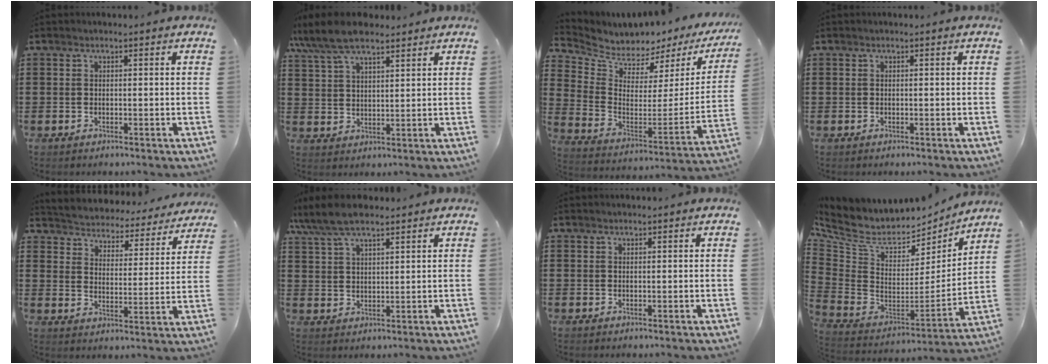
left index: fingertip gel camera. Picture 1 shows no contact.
{"total": 8.0, "force": [6.5, 2.6, 3.9], "torque": [-0.096, -0.006, 0.122]}
{"total": 4.3, "force": [4.0, 1.3, -0.3], "torque": [-0.030, -0.050, 0.067]}
{"total": 0.0}
{"total": 3.6, "force": [3.5, 0.0, -0.5], "torque": [-0.017, -0.038, 0.052]}
{"total": 7.0, "force": [5.7, 2.2, 3.5], "torque": [-0.084, -0.005, 0.107]}
{"total": 0.5, "force": [0.5, 0.0, 0.1], "torque": [-0.004, -0.001, 0.010]}
{"total": 6.9, "force": [5.1, 3.4, 3.2], "torque": [-0.093, -0.049, 0.087]}